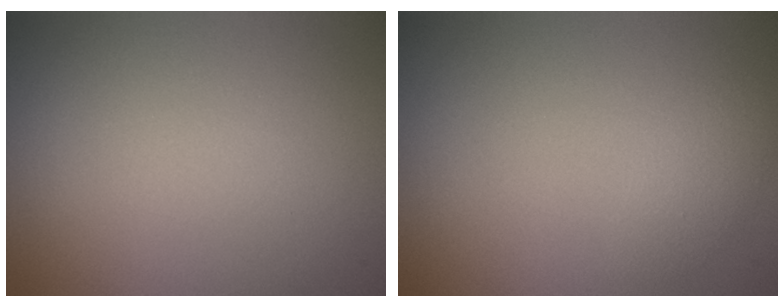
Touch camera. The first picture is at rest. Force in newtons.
{"total": 1.2, "press": 1.2, "slide": 0.1}